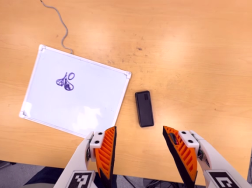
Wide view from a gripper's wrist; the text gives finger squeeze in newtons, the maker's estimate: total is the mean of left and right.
{"total": 0.0}